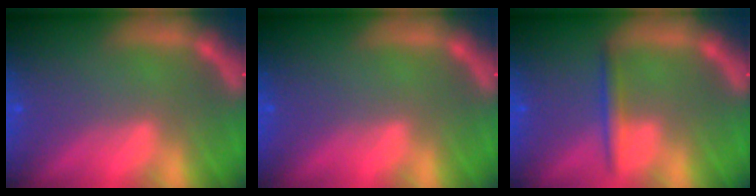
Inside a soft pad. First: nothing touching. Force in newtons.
{"total": 0.0}
{"total": 1.9}